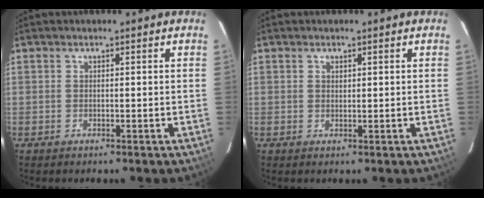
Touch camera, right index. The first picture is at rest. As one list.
[{"total": 0.7, "force": [0.4, 0.5, 0.2], "torque": [-0.003, 0.002, 0.008]}]